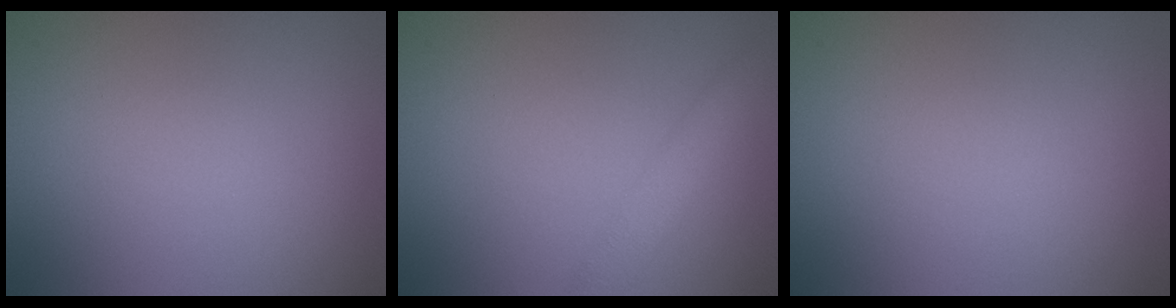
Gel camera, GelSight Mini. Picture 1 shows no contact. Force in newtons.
{"total": 2.5, "press": 2.5, "slide": 0.1}
{"total": 0.0}